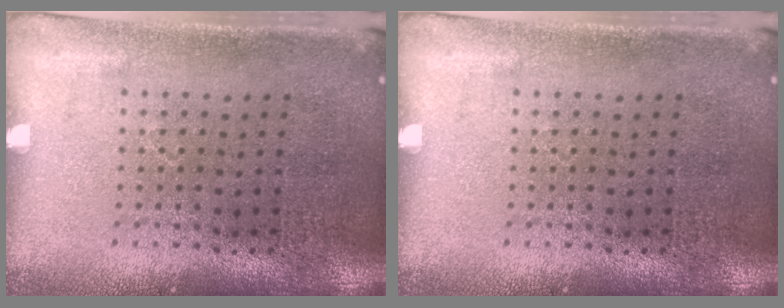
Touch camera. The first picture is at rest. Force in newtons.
{"total": 0.0}